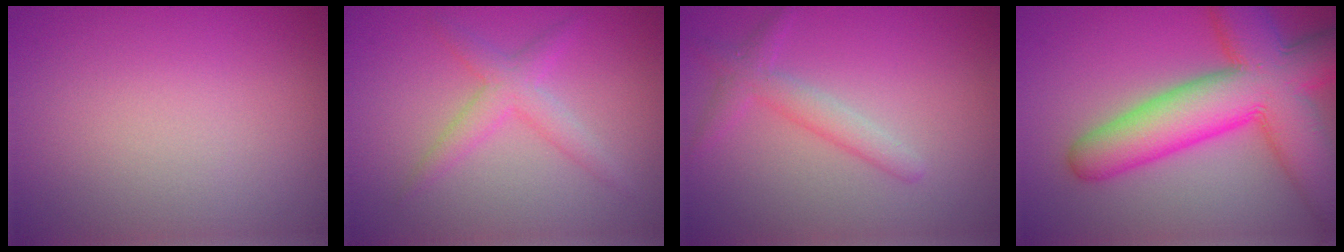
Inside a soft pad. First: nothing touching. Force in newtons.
{"total": 2.6, "press": 2.6, "slide": 0.0}
{"total": 2.3, "press": 2.3, "slide": 0.1}
{"total": 11.9, "press": 11.9, "slide": 0.3}